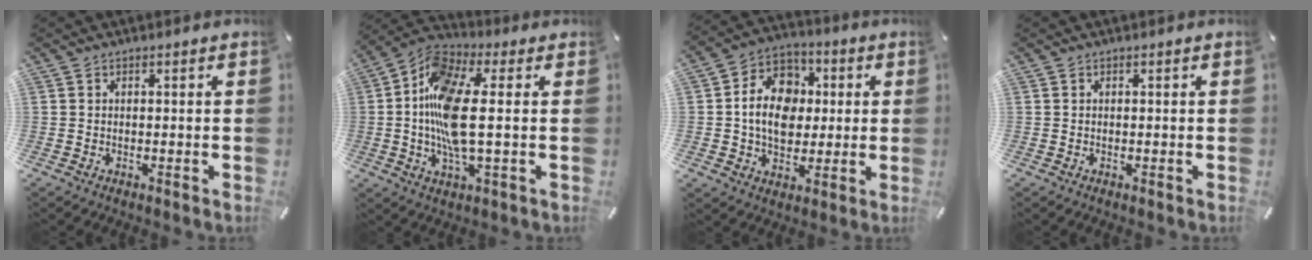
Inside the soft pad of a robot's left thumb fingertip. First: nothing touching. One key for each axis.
{"total": 14.5, "fx": 0.0, "fy": 5.4, "fz": 13.4, "tx": -0.291, "ty": -0.015, "tz": -0.007}
{"total": 12.8, "fx": 0.2, "fy": 10.5, "fz": 7.2, "tx": -0.133, "ty": 0.016, "tz": 0.003}
{"total": 0.0}